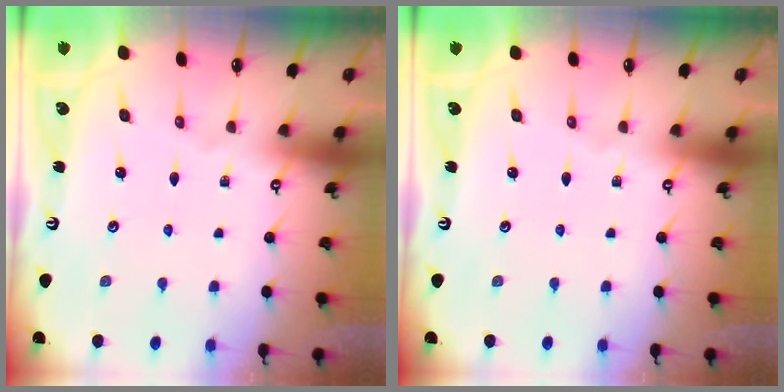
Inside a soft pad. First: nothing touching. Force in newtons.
{"total": 0.0}